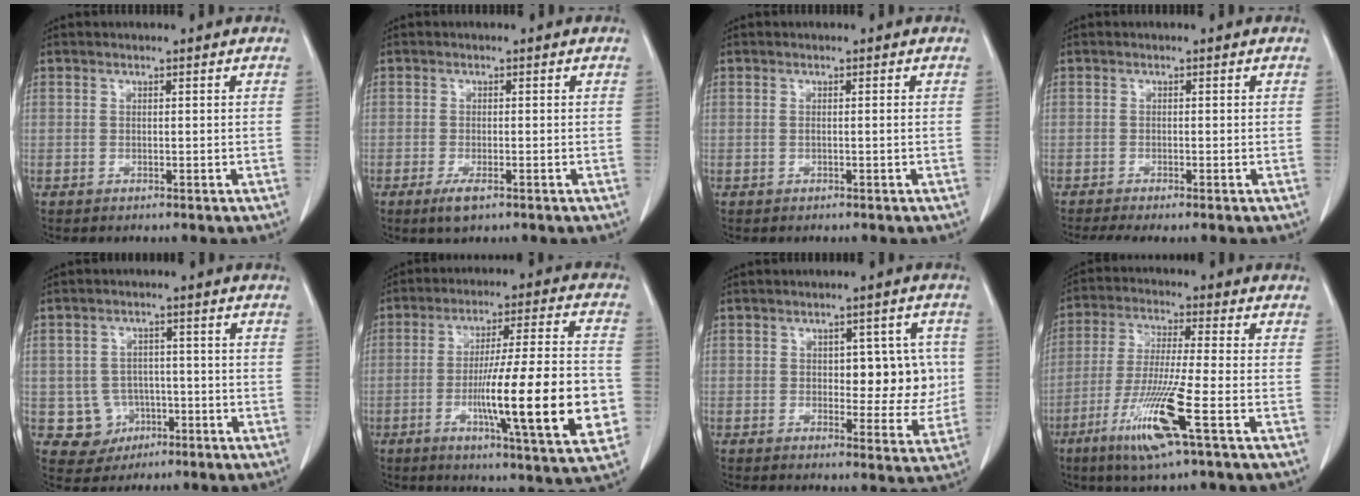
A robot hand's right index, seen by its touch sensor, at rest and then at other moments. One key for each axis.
{"total": 2.6, "fx": -1.5, "fy": 0.6, "fz": 2.1, "tx": -0.041, "ty": -0.004, "tz": -0.023}
{"total": 0.7, "fx": -0.1, "fy": -0.1, "fz": 0.7, "tx": -0.013, "ty": 0.000, "tz": 0.000}
{"total": 3.0, "fx": -2.4, "fy": 0.1, "fz": 1.9, "tx": -0.033, "ty": -0.008, "tz": -0.041}
{"total": 5.8, "fx": -1.5, "fy": 5.5, "fz": 0.9, "tx": -0.010, "ty": 0.009, "tz": -0.011}
{"total": 20.0, "fx": -4.6, "fy": 1.1, "fz": 19.4, "tx": -0.270, "ty": -0.006, "tz": -0.066}
{"total": 7.7, "fx": 0.7, "fy": 4.0, "fz": 6.5, "tx": -0.064, "ty": 0.013, "tz": 0.015}
{"total": 12.0, "fx": -5.4, "fy": -0.5, "fz": 10.8, "tx": -0.220, "ty": -0.028, "tz": -0.105}